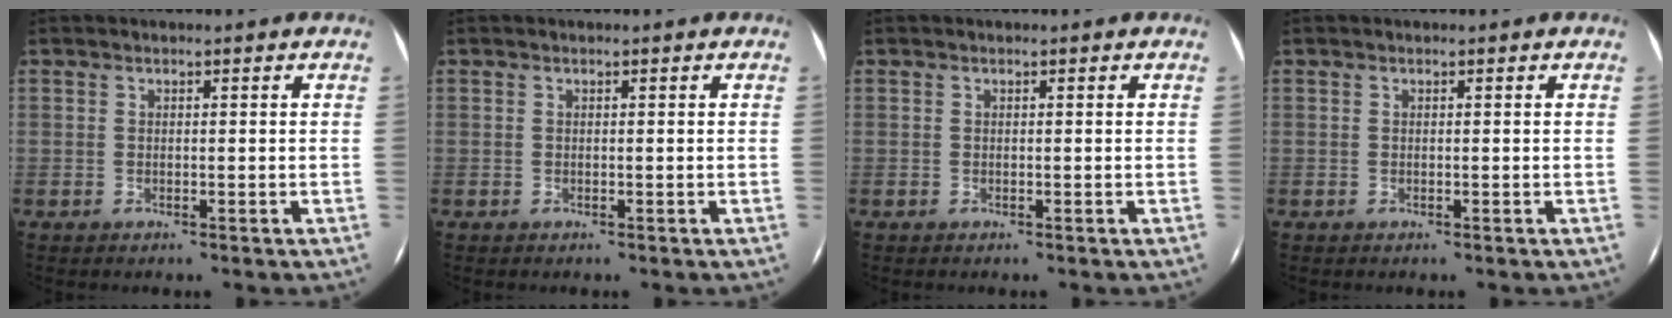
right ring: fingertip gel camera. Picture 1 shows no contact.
{"total": 0.0}
{"total": 0.0}
{"total": 0.0}